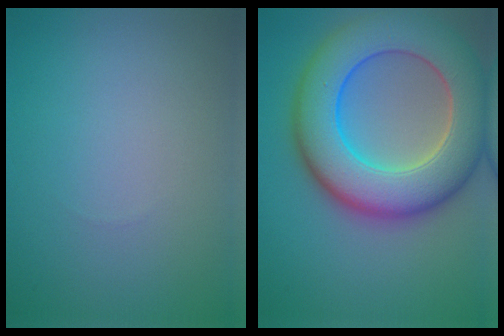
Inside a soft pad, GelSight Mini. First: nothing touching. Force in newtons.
{"total": 12.0, "press": 12.0, "slide": 0.7}